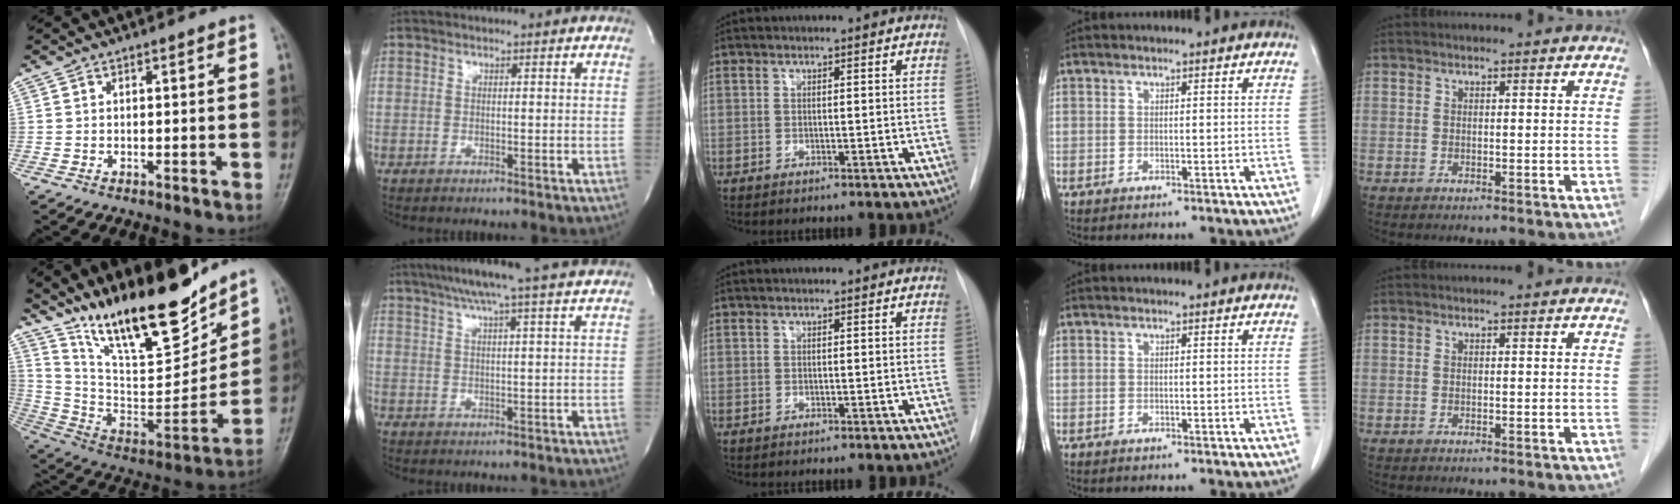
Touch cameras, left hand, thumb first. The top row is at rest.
{"thumb": {"total": 22.9, "force": [17.9, 6.1, 13.0], "torque": [-0.173, -0.108, 0.317]}, "index": {"total": 11.5, "force": [9.8, -1.4, 5.9], "torque": [-0.099, 0.009, 0.126]}}